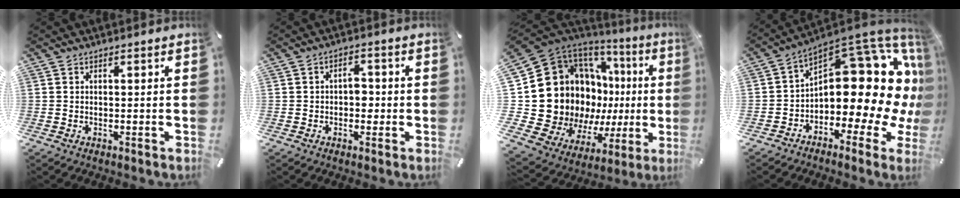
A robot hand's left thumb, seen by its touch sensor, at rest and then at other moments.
{"total": 3.8, "force": [-0.3, 2.6, 2.7], "torque": [-0.035, 0.004, -0.011]}
{"total": 26.9, "force": [1.7, 19.6, 18.4], "torque": [-0.301, -0.078, 0.093]}
{"total": 18.4, "force": [4.7, 10.7, 14.2], "torque": [-0.168, -0.066, 0.086]}